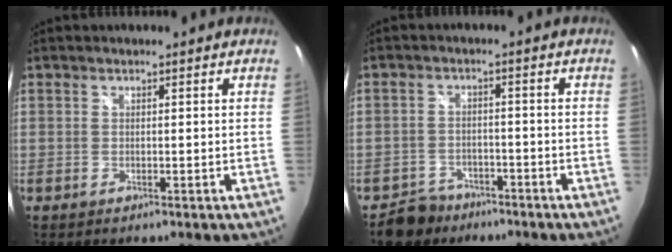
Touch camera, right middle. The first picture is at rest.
{"total": 5.6, "force": [-4.3, 3.6, 0.6], "torque": [-0.029, 0.012, -0.068]}